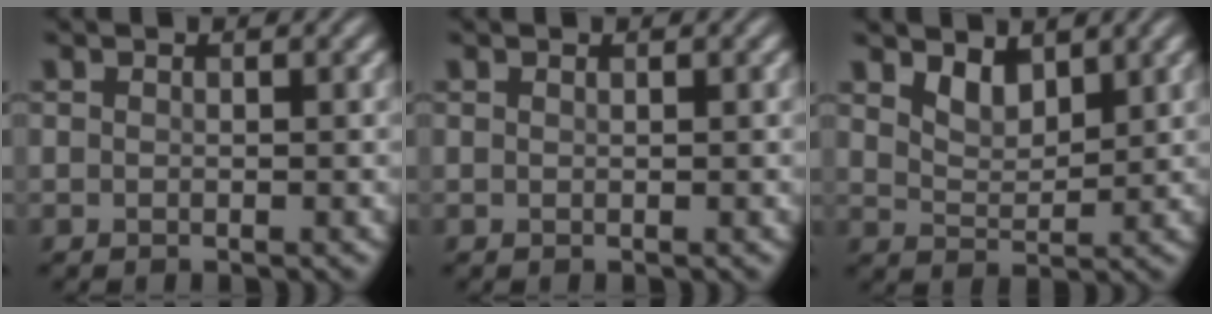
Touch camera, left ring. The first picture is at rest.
{"total": 0.0}
{"total": 2.4, "force": [1.9, 1.0, 1.1], "torque": [-0.026, -0.008, 0.036]}